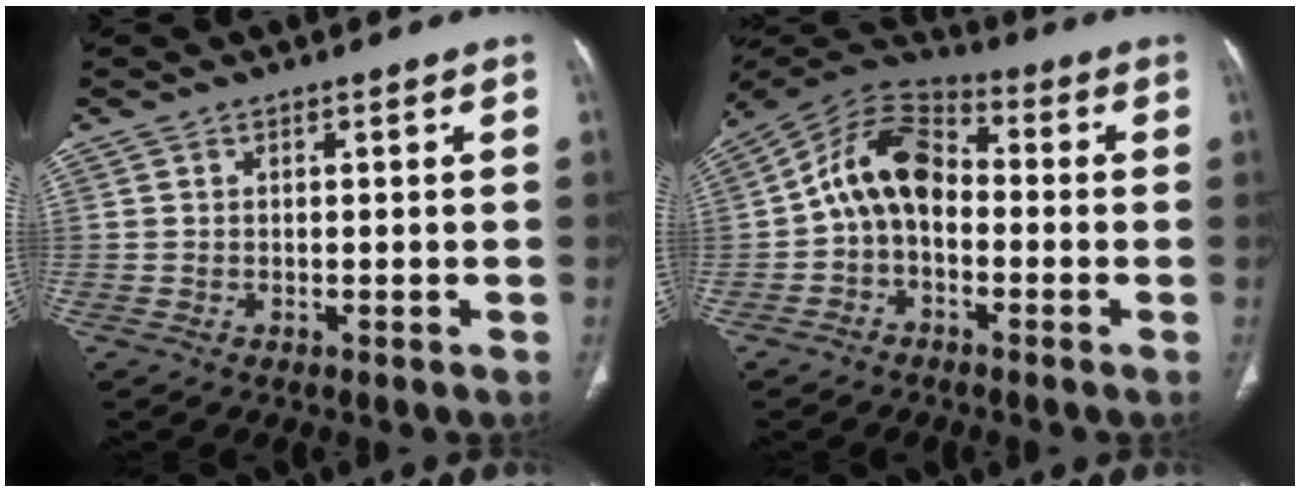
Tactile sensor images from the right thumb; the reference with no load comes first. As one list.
[{"total": 11.3, "force": [-1.2, 7.7, 8.1], "torque": [-0.127, 0.038, -0.039]}]